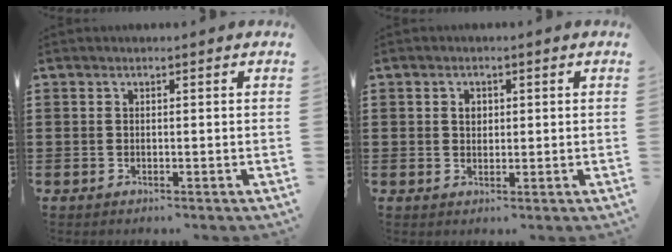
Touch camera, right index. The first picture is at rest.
{"total": 1.3, "force": [0.4, 0.9, 0.8], "torque": [-0.017, 0.006, 0.008]}